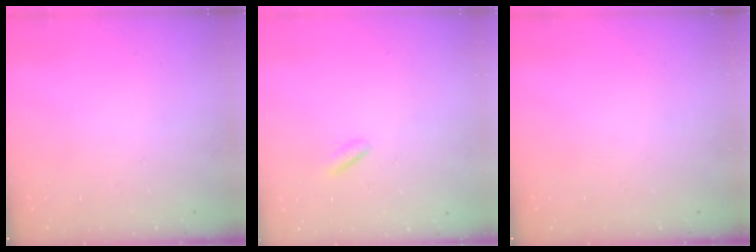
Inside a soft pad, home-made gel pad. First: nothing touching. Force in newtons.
{"total": 1.4, "press": 1.1, "slide": 0.8}
{"total": 0.0}